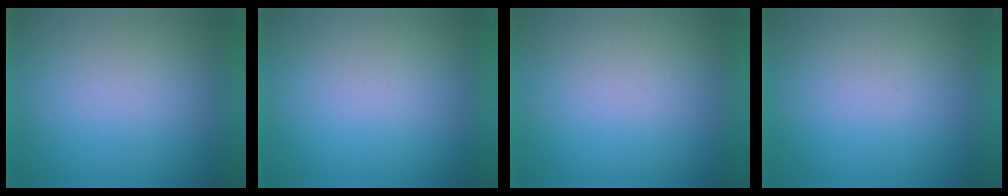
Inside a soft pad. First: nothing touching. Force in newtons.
{"total": 1.4}
{"total": 2.0}
{"total": 1.2}